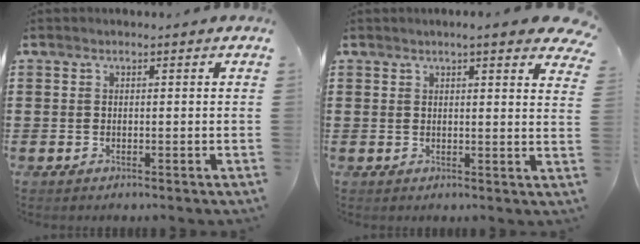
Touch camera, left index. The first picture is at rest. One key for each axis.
{"total": 3.6, "fx": 3.0, "fy": 0.0, "fz": 2.1, "tx": -0.034, "ty": -0.011, "tz": 0.051}